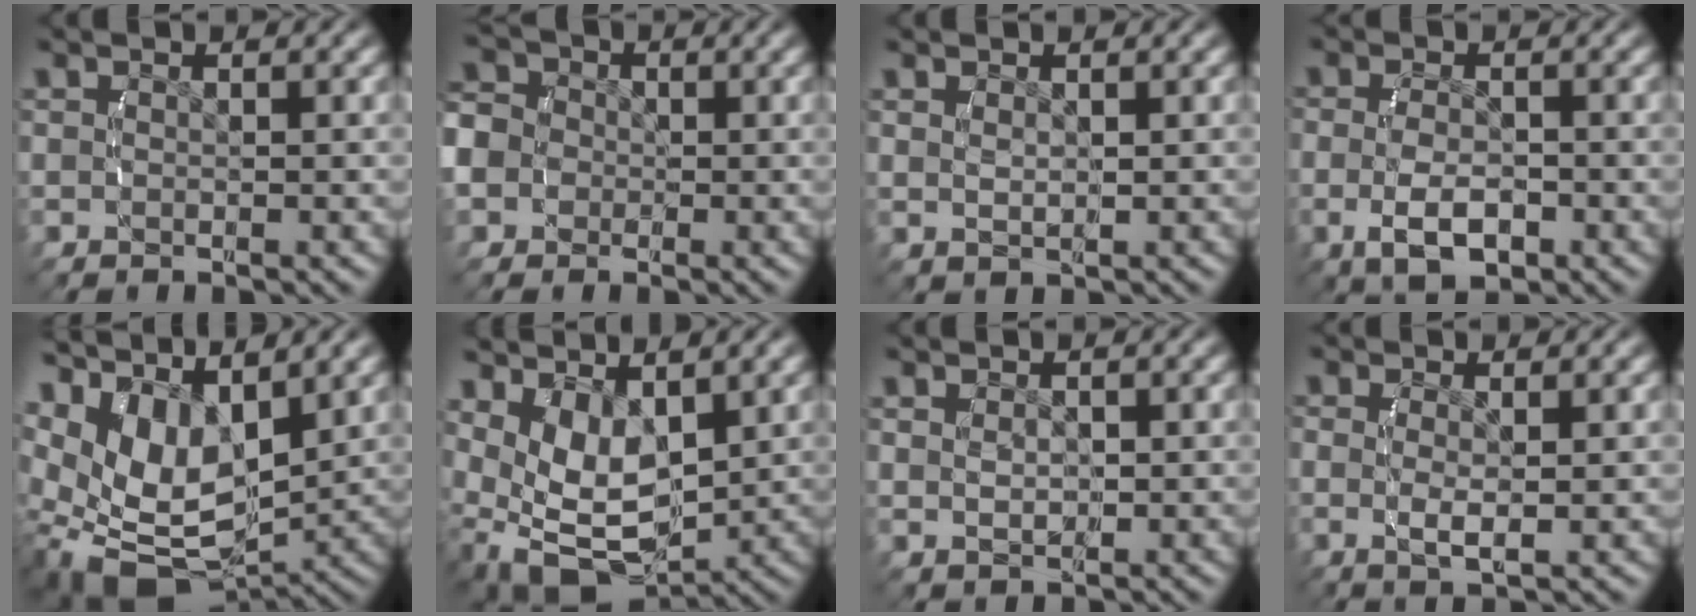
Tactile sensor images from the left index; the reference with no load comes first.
{"total": 8.7, "force": [-0.2, 8.1, 3.2], "torque": [-0.085, -0.017, -0.015]}
{"total": 1.1, "force": [0.5, 0.5, 0.9], "torque": [-0.015, -0.007, 0.018]}
{"total": 4.7, "force": [-1.7, 2.8, 3.4], "torque": [-0.062, -0.014, -0.023]}
{"total": 12.4, "force": [-1.0, 8.9, 8.5], "torque": [-0.200, -0.057, 0.005]}
{"total": 10.2, "force": [-1.8, 7.7, 6.4], "torque": [-0.163, -0.064, -0.011]}
{"total": 1.6, "force": [0.3, 1.1, 1.2], "torque": [-0.021, -0.008, 0.014]}
{"total": 2.2, "force": [0.0, 0.9, 2.0], "torque": [-0.044, -0.013, 0.005]}